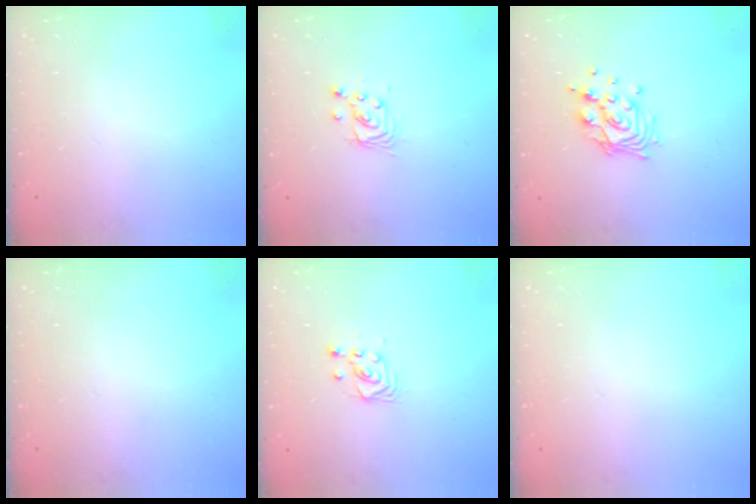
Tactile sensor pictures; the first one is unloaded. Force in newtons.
{"total": 2.7, "press": 2.7, "slide": 0.2}
{"total": 11.1, "press": 10.9, "slide": 1.6}
{"total": 0.0}
{"total": 3.2, "press": 3.1, "slide": 0.7}
{"total": 0.0}